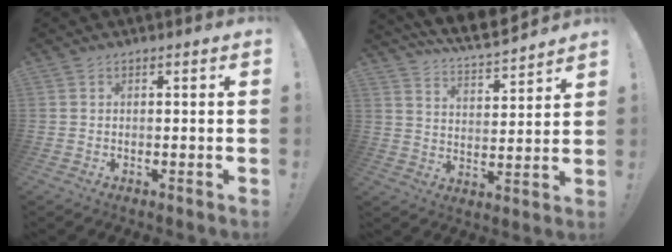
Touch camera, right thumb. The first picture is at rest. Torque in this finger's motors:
{"motor_torque": [-0.67, 2.21, 0.97, 0.79, 0.05]}